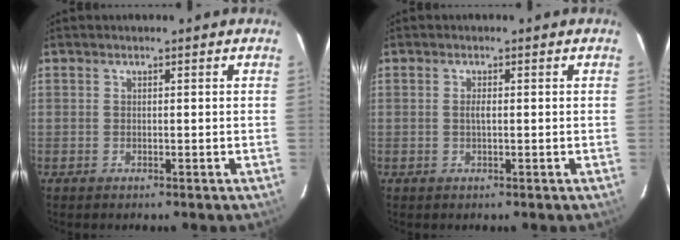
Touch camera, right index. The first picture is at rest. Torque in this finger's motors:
{"motor_torque": [0.10, 0.02, 0.06, 0.04]}